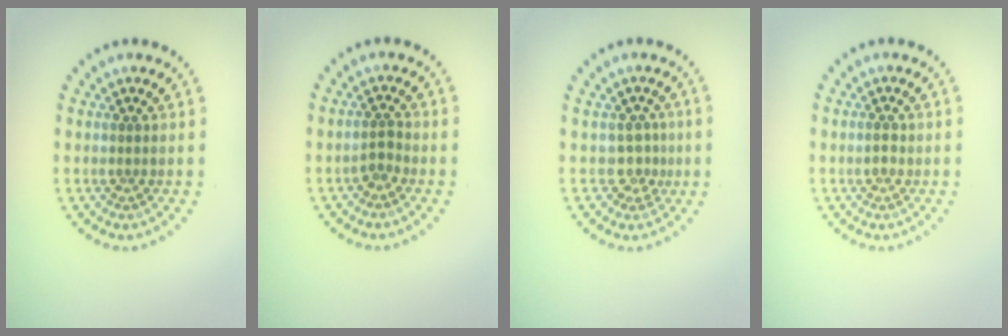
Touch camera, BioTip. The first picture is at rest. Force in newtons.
{"total": 1.2, "press": 1.0, "slide": 0.7}
{"total": 2.1, "press": 1.4, "slide": 1.5}
{"total": 0.9, "press": 0.9, "slide": 0.2}